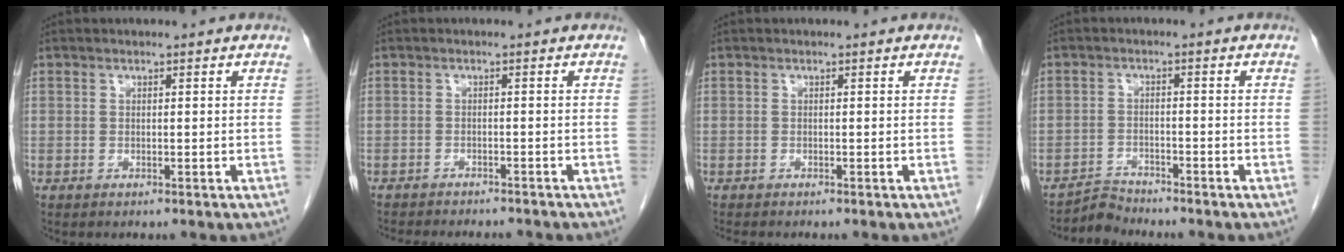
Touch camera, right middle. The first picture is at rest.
{"total": 10.4, "force": [-9.5, 2.1, 3.7], "torque": [-0.055, -0.007, -0.119]}
{"total": 1.7, "force": [-1.6, 0.2, 0.7], "torque": [-0.016, -0.004, -0.022]}
{"total": 2.7, "force": [-2.5, -0.1, -0.9], "torque": [0.022, -0.010, -0.044]}